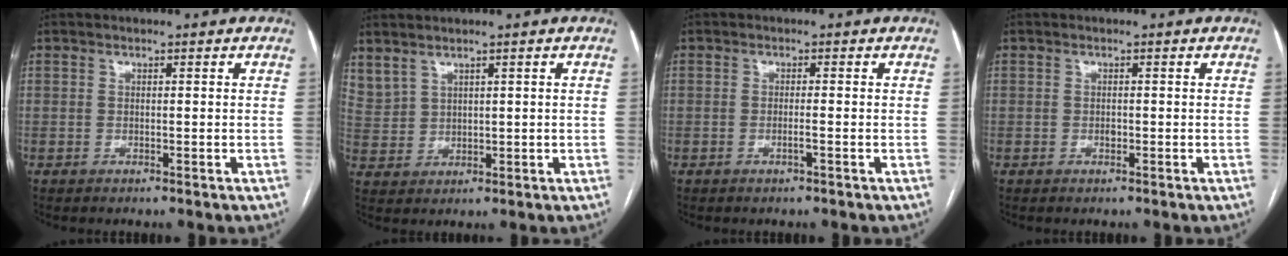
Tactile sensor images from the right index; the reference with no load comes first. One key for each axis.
{"total": 5.4, "fx": 4.0, "fy": 2.9, "fz": 2.0, "tx": -0.059, "ty": 0.007, "tz": 0.101}
{"total": 1.2, "fx": -0.5, "fy": -0.1, "fz": 1.0, "tx": -0.023, "ty": -0.001, "tz": -0.009}
{"total": 0.6, "fx": -0.1, "fy": 0.4, "fz": 0.4, "tx": -0.008, "ty": 0.000, "tz": -0.003}